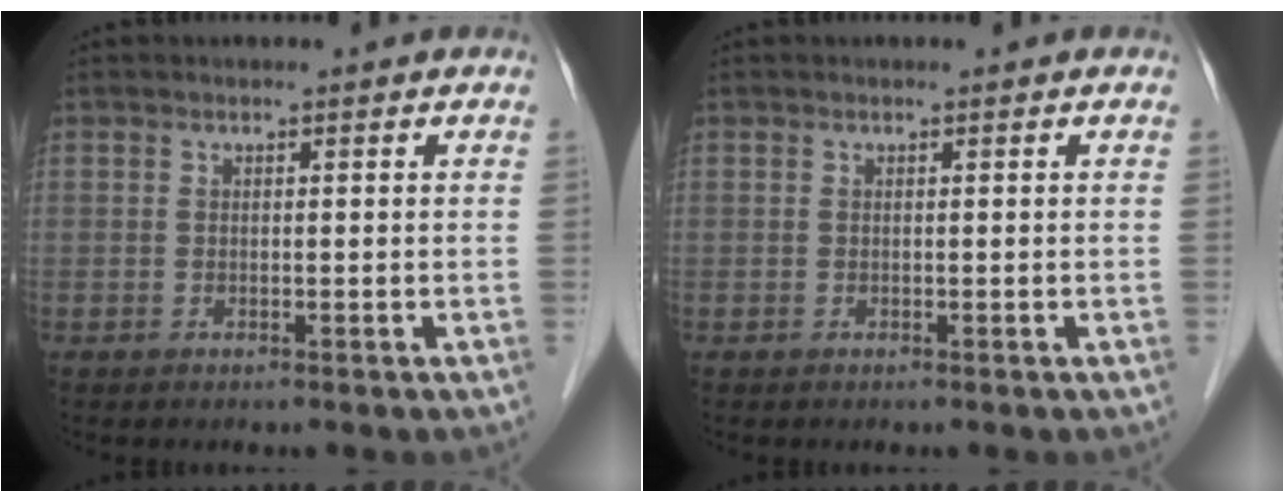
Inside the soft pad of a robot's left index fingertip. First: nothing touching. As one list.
[{"total": 0.0}]